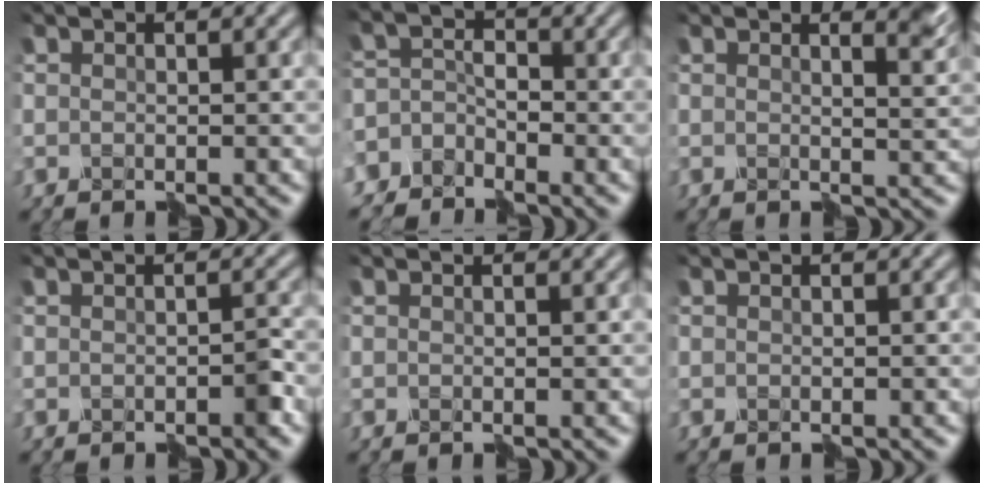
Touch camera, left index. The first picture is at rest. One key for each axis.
{"total": 3.4, "fx": -3.0, "fy": 1.6, "fz": -0.6, "tx": 0.025, "ty": 0.013, "tz": -0.054}
{"total": 3.6, "fx": 2.3, "fy": 1.4, "fz": 2.4, "tx": -0.009, "ty": 0.011, "tz": 0.022}
{"total": 1.6, "fx": -1.2, "fy": 0.4, "fz": 1.0, "tx": -0.020, "ty": 0.000, "tz": -0.020}
{"total": 0.7, "fx": 0.5, "fy": 0.2, "fz": 0.5, "tx": -0.005, "ty": 0.007, "tz": 0.008}
{"total": 0.0}